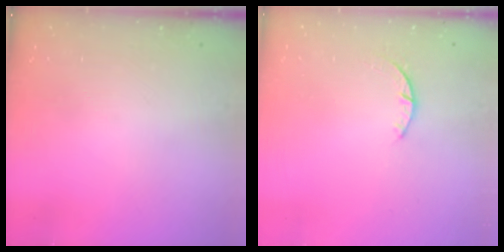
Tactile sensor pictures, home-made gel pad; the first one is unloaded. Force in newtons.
{"total": 1.2, "press": 1.2, "slide": 0.3}